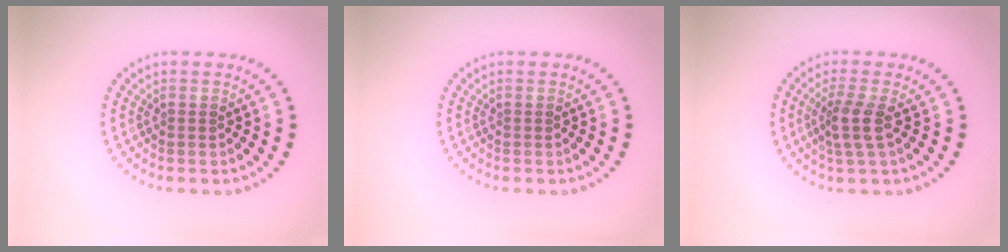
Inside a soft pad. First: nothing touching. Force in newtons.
{"total": 0.0}
{"total": 2.4, "press": 1.9, "slide": 1.5}